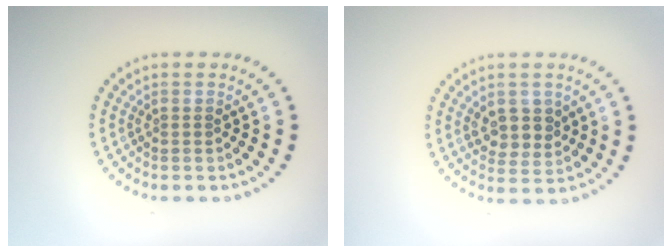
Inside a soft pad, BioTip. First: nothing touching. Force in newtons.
{"total": 2.8, "press": 2.7, "slide": 0.9}